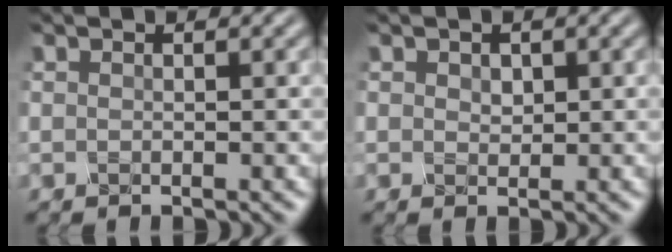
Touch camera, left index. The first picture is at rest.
{"total": 1.0, "force": [0.2, 0.8, 0.5], "torque": [-0.011, -0.002, 0.003]}